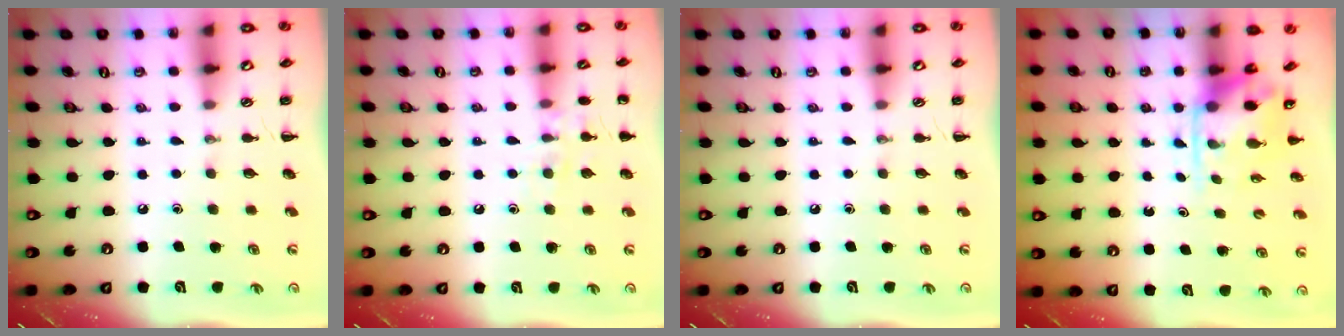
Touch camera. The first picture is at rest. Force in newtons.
{"total": 7.5, "press": 7.4, "slide": 1.2}
{"total": 0.0}
{"total": 3.7, "press": 3.7, "slide": 0.6}